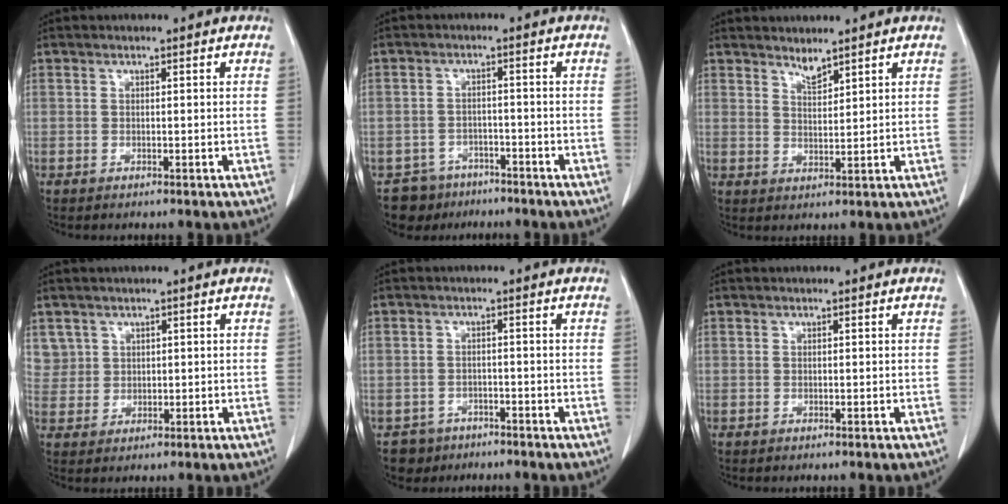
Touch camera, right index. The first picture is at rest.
{"total": 5.5, "force": [-4.2, 3.5, -0.4], "torque": [0.014, 0.008, -0.067]}
{"total": 2.3, "force": [2.2, 0.1, 0.7], "torque": [-0.013, -0.007, 0.044]}
{"total": 3.6, "force": [1.9, 3.0, -0.3], "torque": [0.023, 0.005, 0.034]}
{"total": 3.9, "force": [-2.7, 2.7, -0.5], "torque": [0.010, 0.009, -0.045]}
{"total": 0.0}